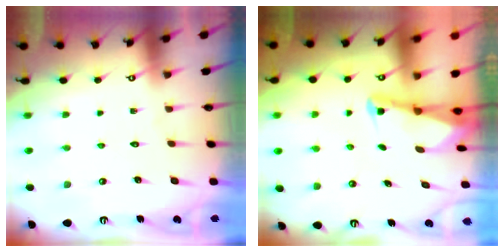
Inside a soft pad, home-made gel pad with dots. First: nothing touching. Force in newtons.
{"total": 2.1, "press": 2.1, "slide": 0.3}